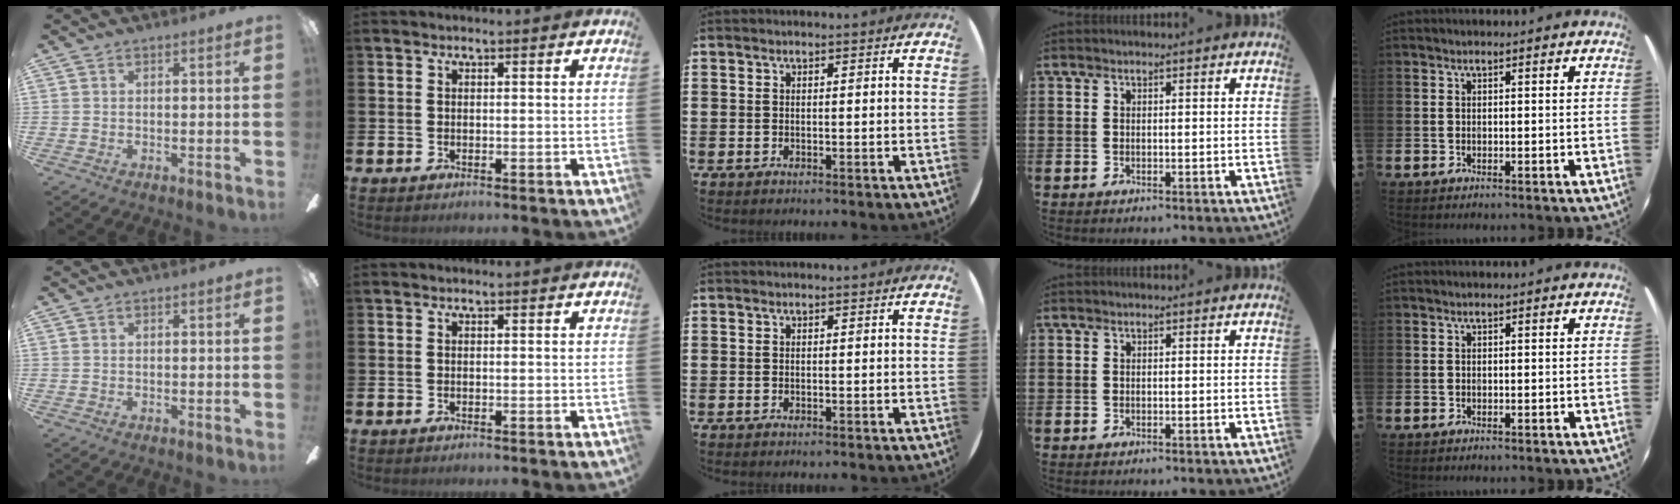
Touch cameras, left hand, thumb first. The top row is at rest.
{}